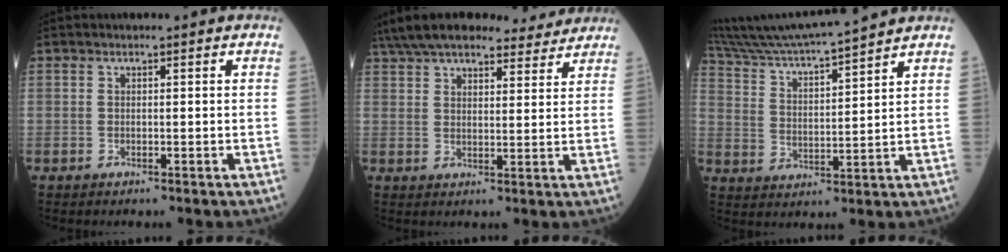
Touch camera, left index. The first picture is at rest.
{"total": 20.6, "force": [18.2, 5.2, 8.2], "torque": [-0.147, 0.041, 0.259]}
{"total": 14.9, "force": [13.8, -1.0, 5.4], "torque": [-0.114, 0.006, 0.231]}